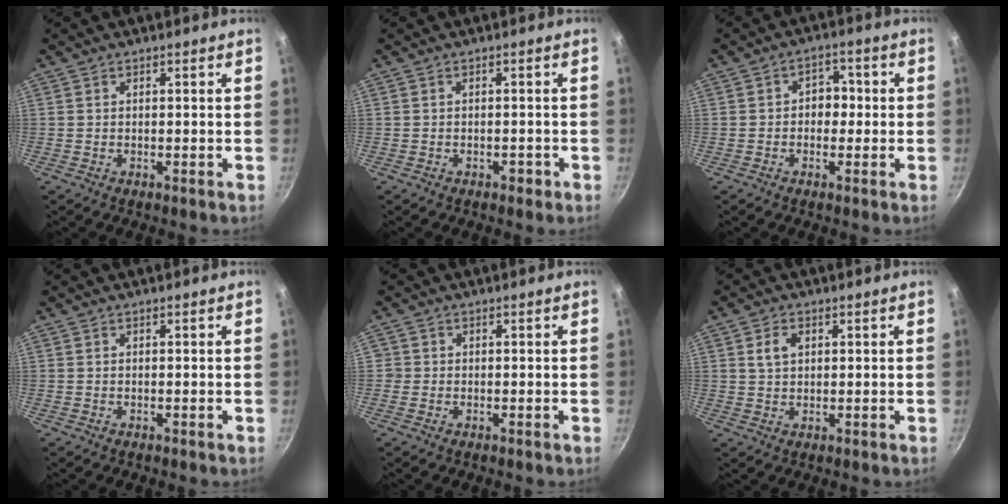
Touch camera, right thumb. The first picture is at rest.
{"total": 1.3, "force": [-0.8, 0.8, 0.6], "torque": [-0.004, 0.006, -0.013]}
{"total": 4.4, "force": [-0.2, 3.3, 2.8], "torque": [-0.010, 0.014, -0.012]}
{"total": 0.0}
{"total": 1.3, "force": [-0.2, 1.3, 0.0], "torque": [0.007, 0.006, -0.005]}
{"total": 3.5, "force": [1.2, 2.4, 2.3], "torque": [-0.038, -0.001, 0.024]}